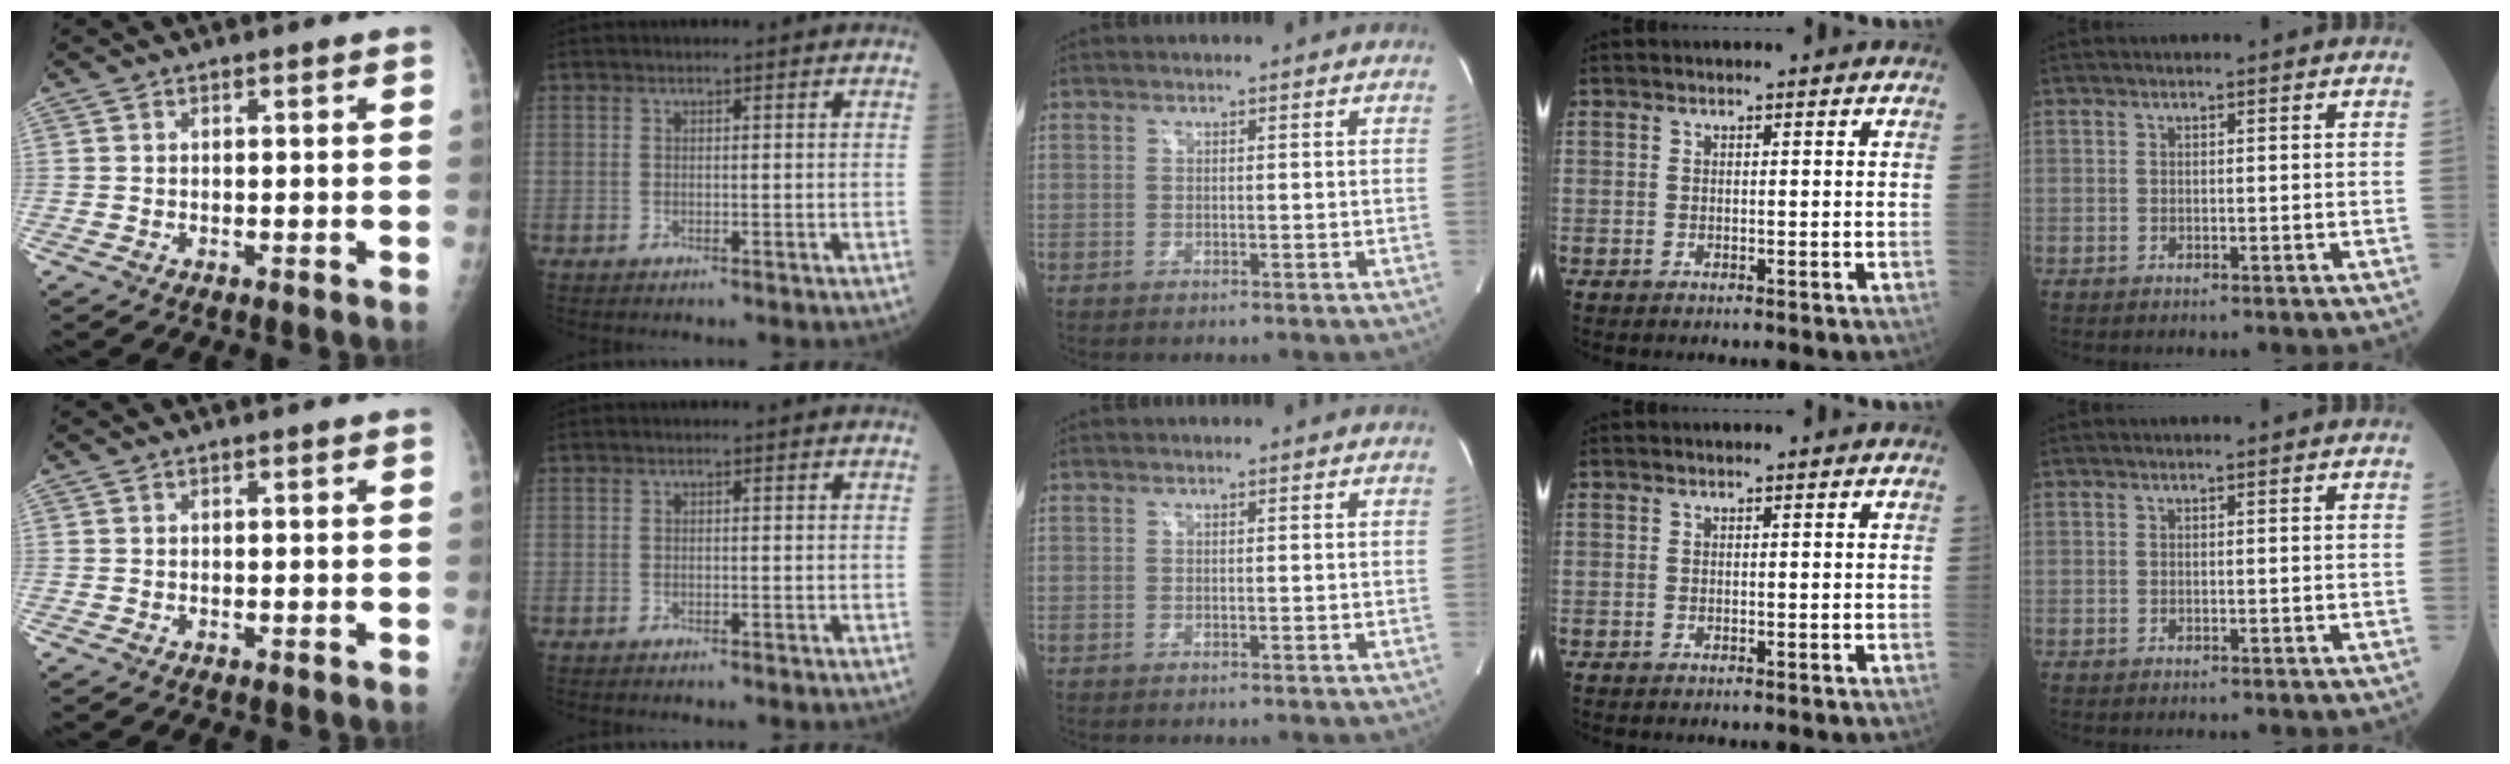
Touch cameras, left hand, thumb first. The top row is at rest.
{}